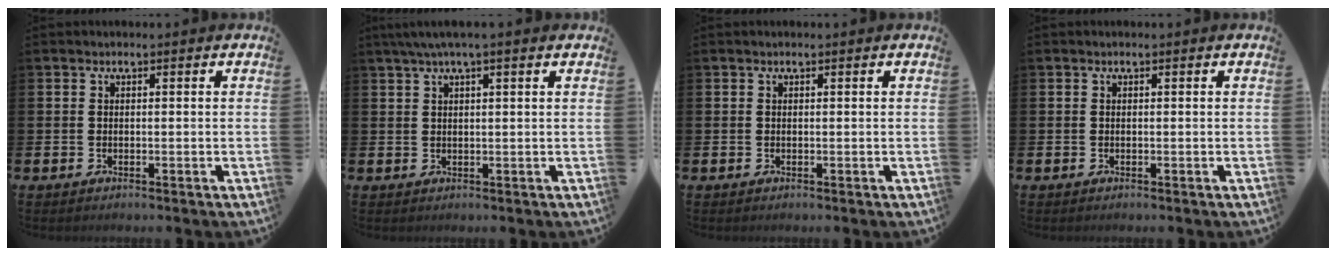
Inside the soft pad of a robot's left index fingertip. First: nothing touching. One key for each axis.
{"total": 3.0, "fx": 2.1, "fy": 0.1, "fz": 2.1, "tx": -0.048, "ty": 0.006, "tz": 0.037}
{"total": 0.0}
{"total": 0.0}